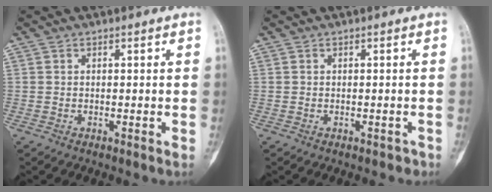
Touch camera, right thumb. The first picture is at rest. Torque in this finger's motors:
{"motor_torque": [0.11, -0.15, 0.15, -0.16, 0.03]}